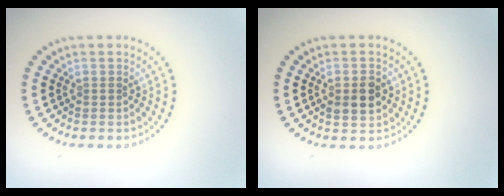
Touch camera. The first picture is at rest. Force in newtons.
{"total": 2.8, "press": 2.8, "slide": 0.2}